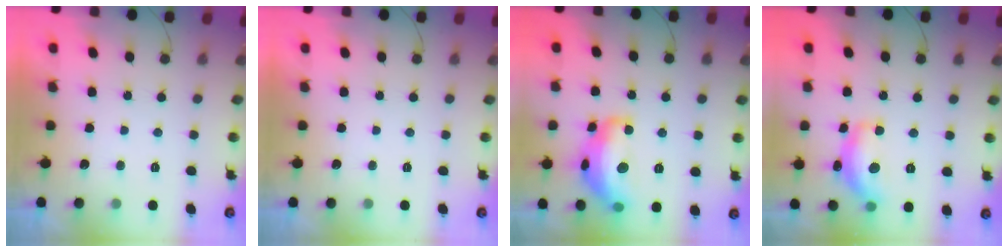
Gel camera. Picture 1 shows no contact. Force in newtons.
{"total": 0.0}
{"total": 16.7, "press": 16.7, "slide": 0.6}
{"total": 13.7, "press": 13.7, "slide": 0.8}